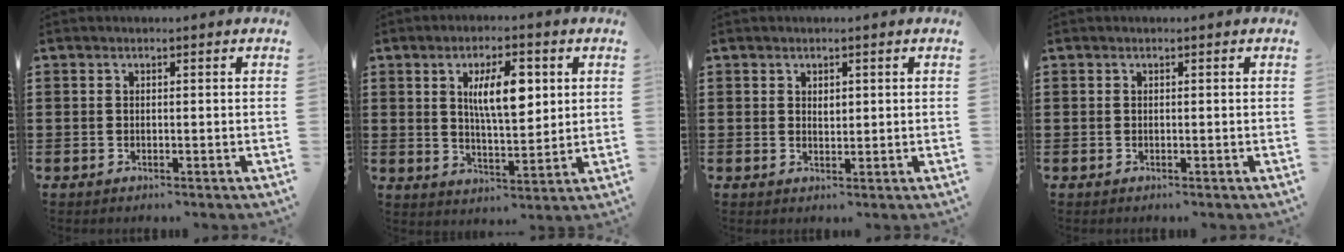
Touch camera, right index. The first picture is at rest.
{"total": 8.5, "force": [2.5, 3.2, 7.5], "torque": [-0.135, 0.004, 0.037]}
{"total": 1.3, "force": [0.6, 0.8, 0.8], "torque": [-0.017, 0.005, 0.011]}
{"total": 0.0}